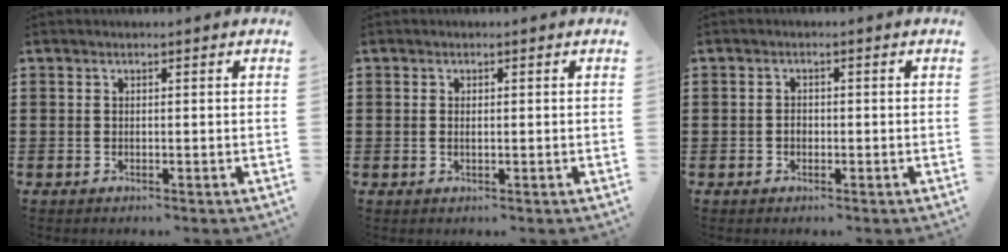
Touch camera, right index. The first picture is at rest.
{"total": 0.8, "force": [0.0, 0.4, 0.7], "torque": [-0.015, 0.002, 0.000]}
{"total": 1.3, "force": [-0.4, 0.9, 0.8], "torque": [-0.018, 0.001, -0.008]}